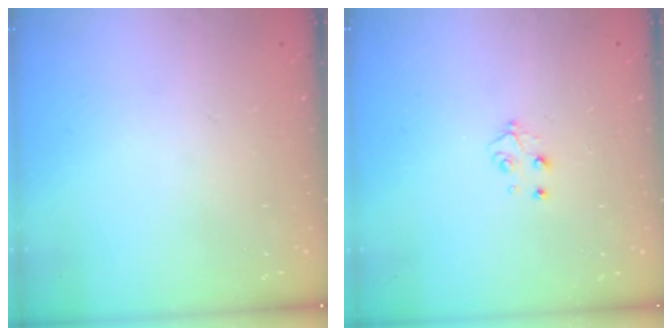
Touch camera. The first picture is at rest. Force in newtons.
{"total": 3.4, "press": 3.4, "slide": 0.4}